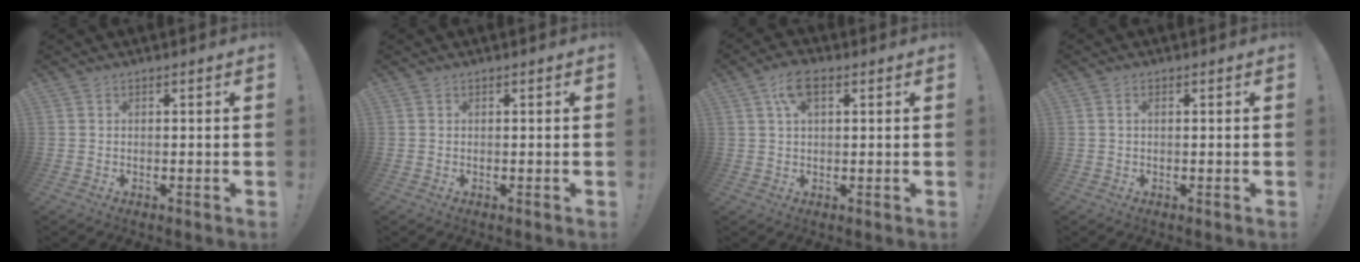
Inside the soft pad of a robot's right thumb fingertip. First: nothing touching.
{"total": 0.0}
{"total": 6.1, "force": [2.4, 3.0, 4.8], "torque": [-0.085, 0.002, 0.043]}
{"total": 1.0, "force": [0.2, 0.3, 1.0], "torque": [-0.021, 0.002, 0.004]}